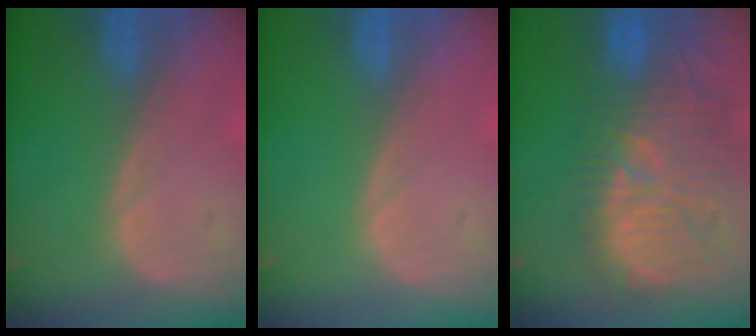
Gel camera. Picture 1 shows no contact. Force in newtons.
{"total": 0.0}
{"total": 12.8, "press": 12.1, "slide": 4.2}